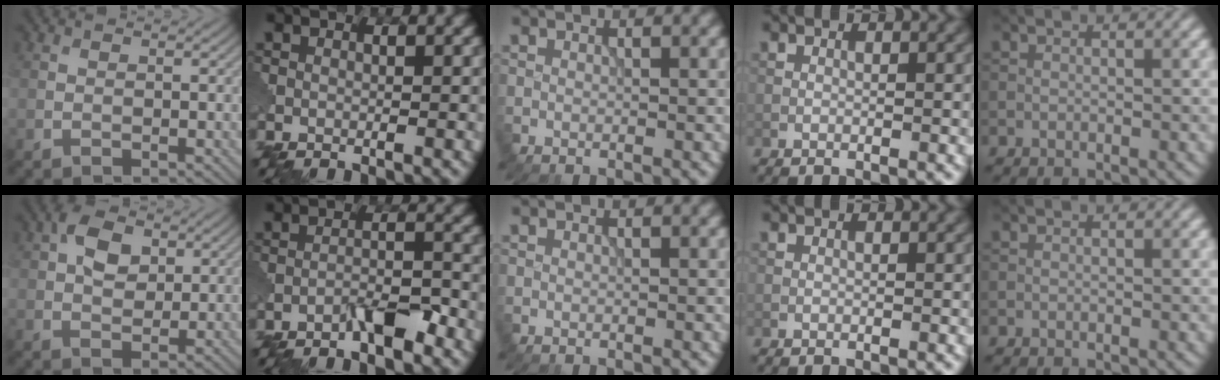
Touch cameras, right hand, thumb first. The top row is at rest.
{"thumb": {"total": 5.0, "force": [1.7, 3.2, 3.5], "torque": [-0.065, 0.007, 0.023]}, "index": {"total": 3.3, "force": [-2.3, 0.6, 2.3], "torque": [-0.041, 0.010, -0.044]}}